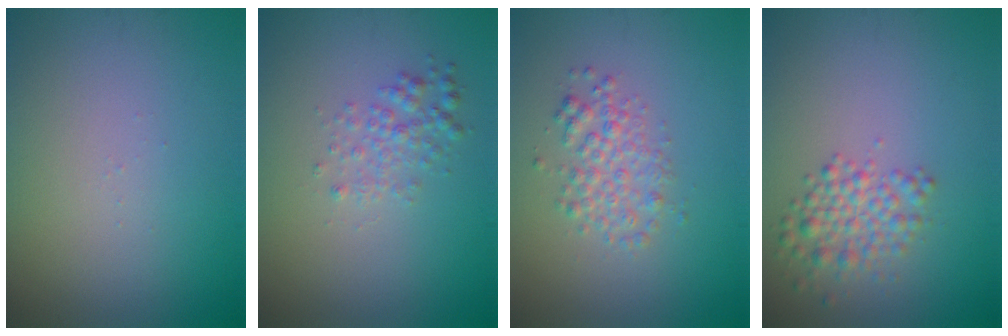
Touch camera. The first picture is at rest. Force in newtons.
{"total": 2.0, "press": 2.0, "slide": 0.0}
{"total": 2.6, "press": 2.6, "slide": 0.0}
{"total": 2.9, "press": 2.9, "slide": 0.1}